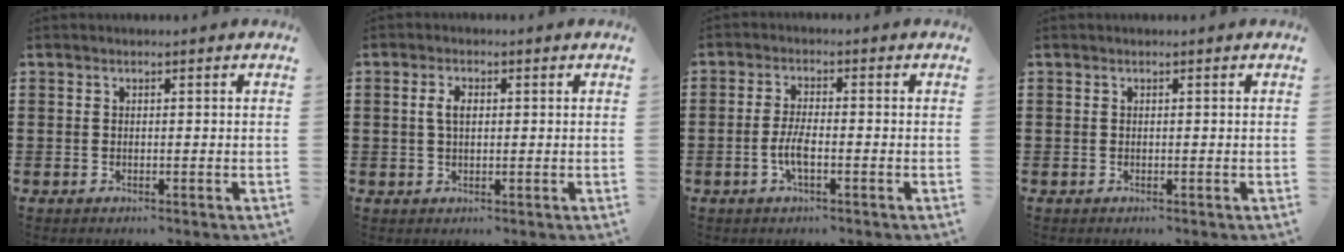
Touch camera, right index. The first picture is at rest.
{"total": 3.0, "force": [0.4, 1.5, 2.5], "torque": [-0.052, 0.008, 0.005]}
{"total": 3.9, "force": [-1.3, 1.0, 3.5], "torque": [-0.083, -0.004, -0.029]}
{"total": 0.0}